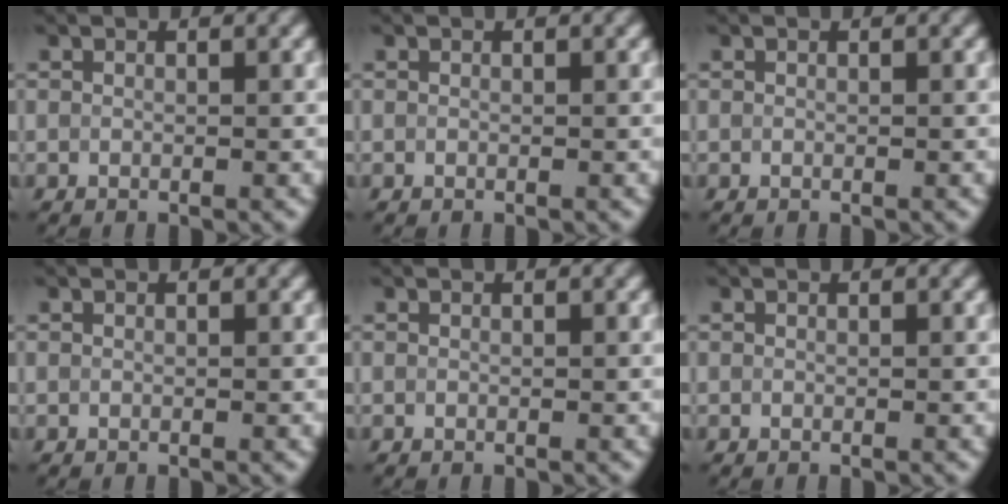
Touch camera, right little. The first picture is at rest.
{"total": 0.0}
{"total": 0.0}
{"total": 0.0}
{"total": 0.0}
{"total": 0.0}